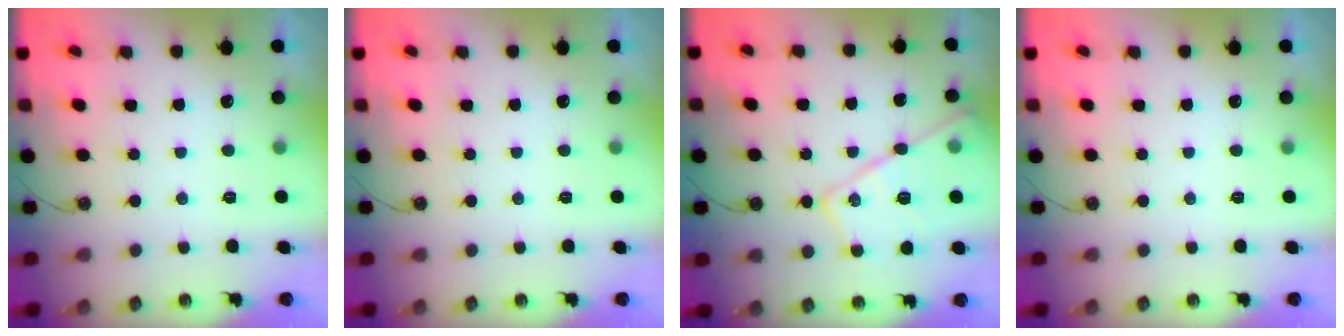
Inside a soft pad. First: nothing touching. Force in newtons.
{"total": 0.0}
{"total": 17.8, "press": 17.7, "slide": 1.9}
{"total": 0.0}